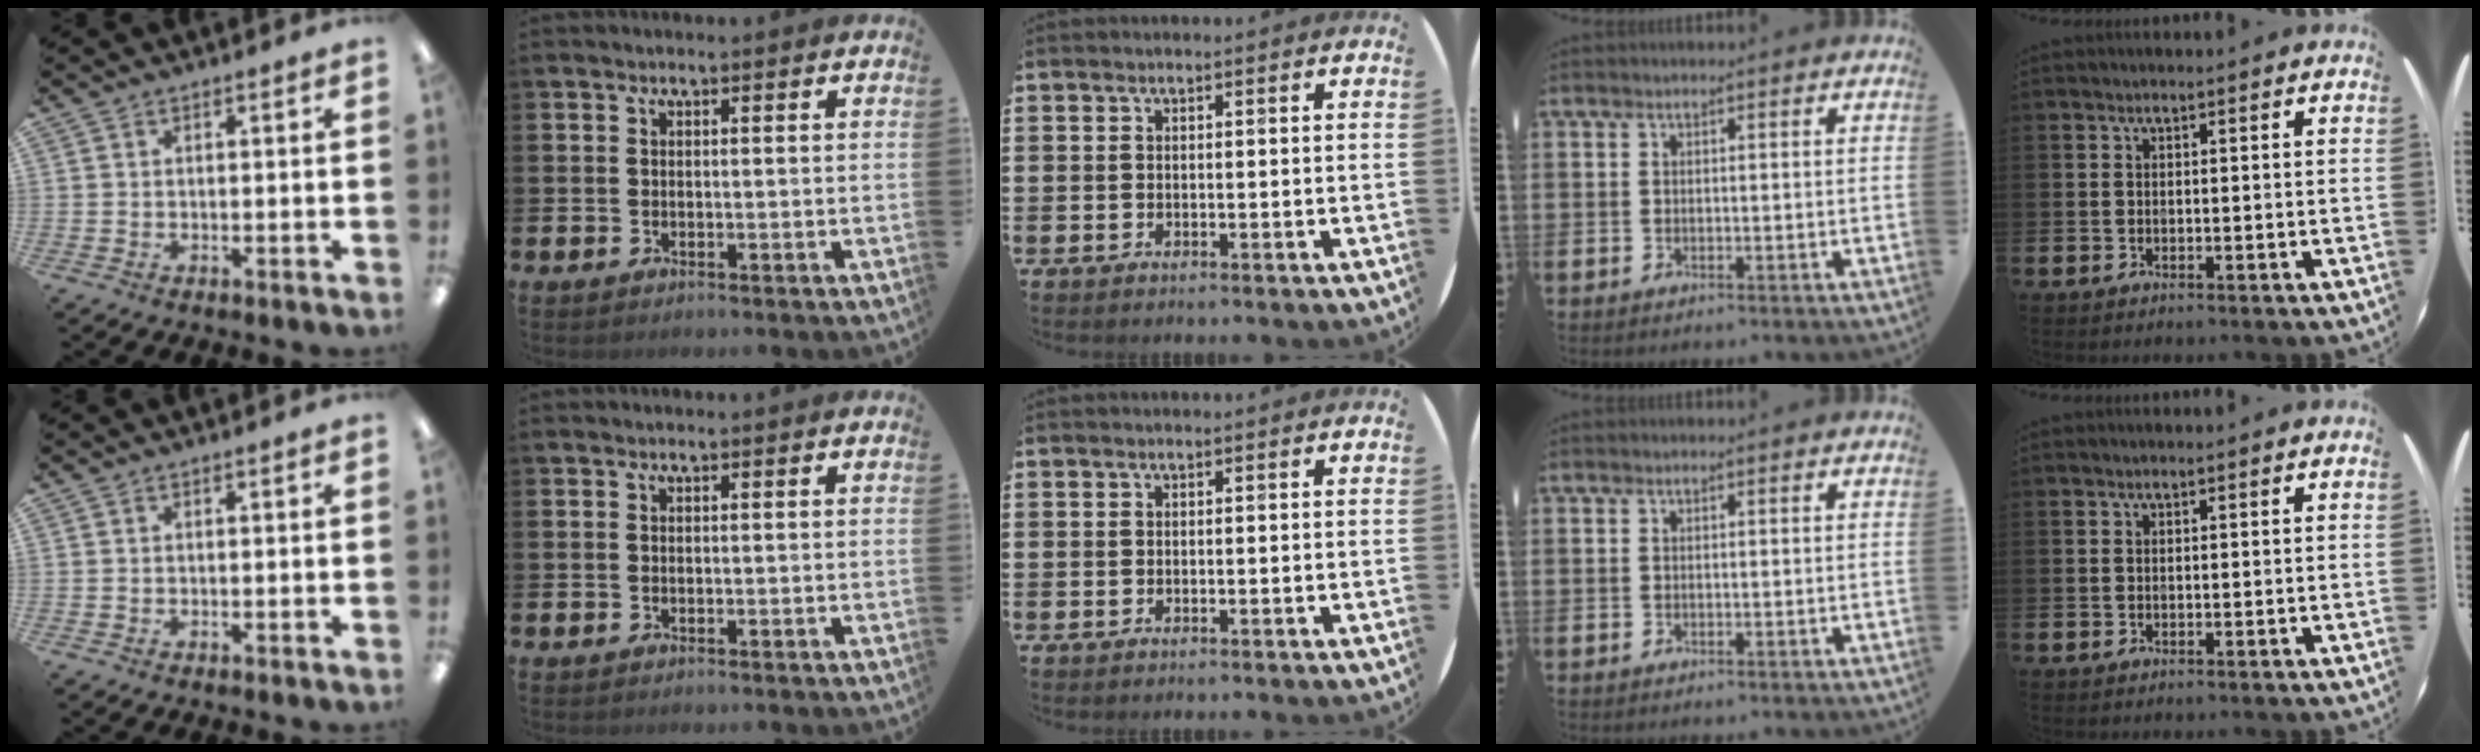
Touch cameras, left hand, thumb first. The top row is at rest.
{}